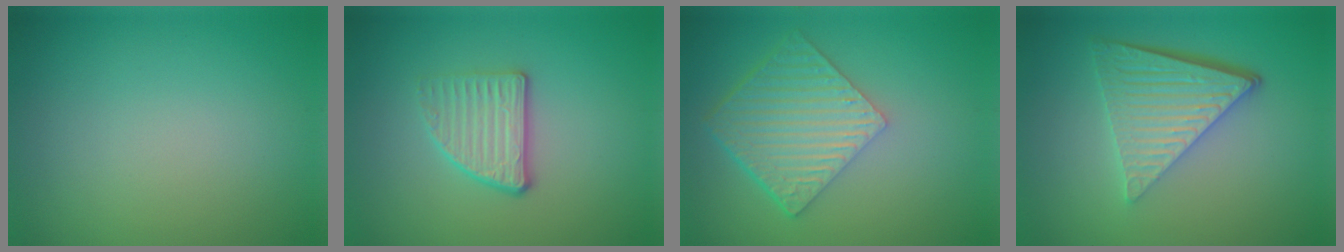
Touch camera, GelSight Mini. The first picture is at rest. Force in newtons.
{"total": 2.7, "press": 2.4, "slide": 1.1}
{"total": 6.4, "press": 4.5, "slide": 4.6}
{"total": 6.6, "press": 4.3, "slide": 4.9}